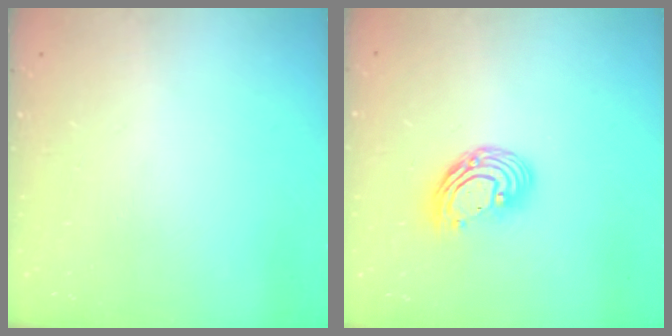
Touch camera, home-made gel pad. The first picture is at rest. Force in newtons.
{"total": 9.9, "press": 9.9, "slide": 0.8}